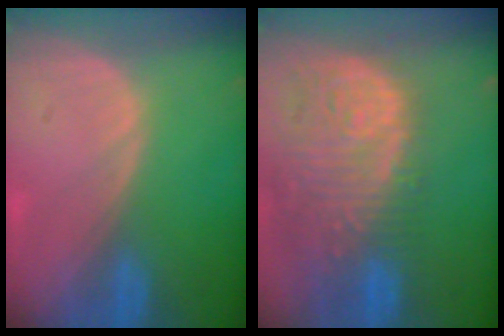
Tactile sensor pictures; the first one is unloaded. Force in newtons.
{"total": 14.4, "press": 11.8, "slide": 8.2}